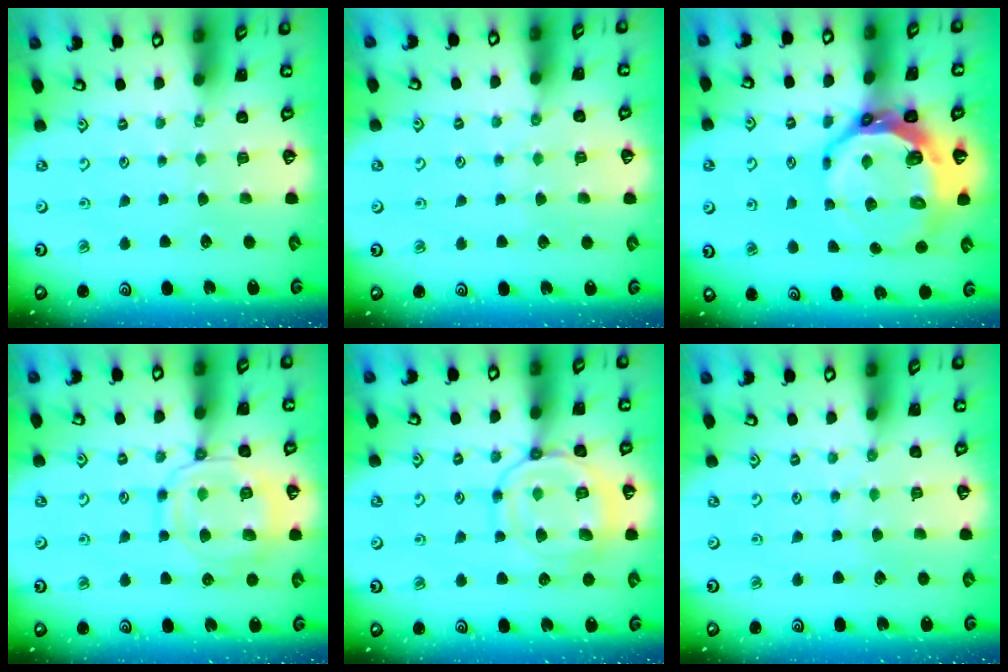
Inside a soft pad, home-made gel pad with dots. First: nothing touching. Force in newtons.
{"total": 4.6, "press": 4.6, "slide": 0.4}
{"total": 13.8, "press": 13.0, "slide": 4.6}
{"total": 12.9, "press": 12.8, "slide": 1.3}
{"total": 13.7, "press": 13.7, "slide": 1.2}
{"total": 5.3, "press": 5.3, "slide": 0.6}